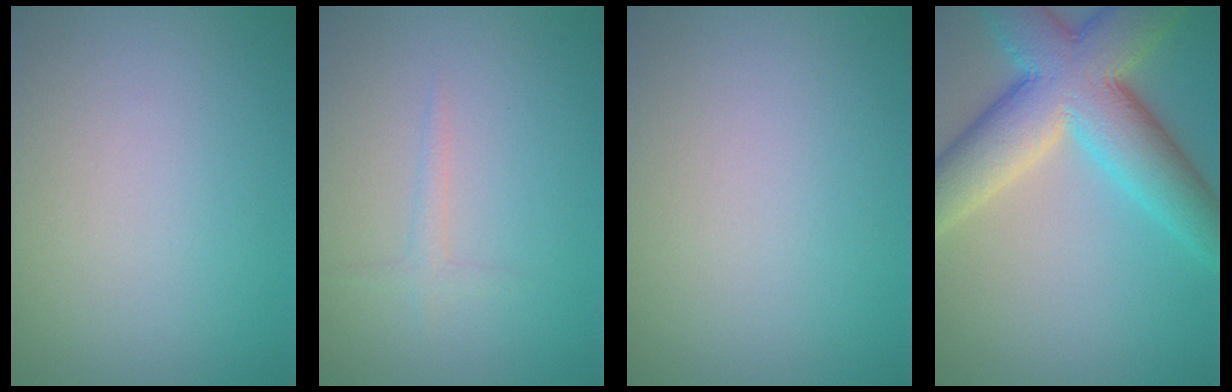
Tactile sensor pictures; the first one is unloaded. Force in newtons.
{"total": 1.3, "press": 1.3, "slide": 0.0}
{"total": 0.0}
{"total": 11.5, "press": 11.5, "slide": 0.8}